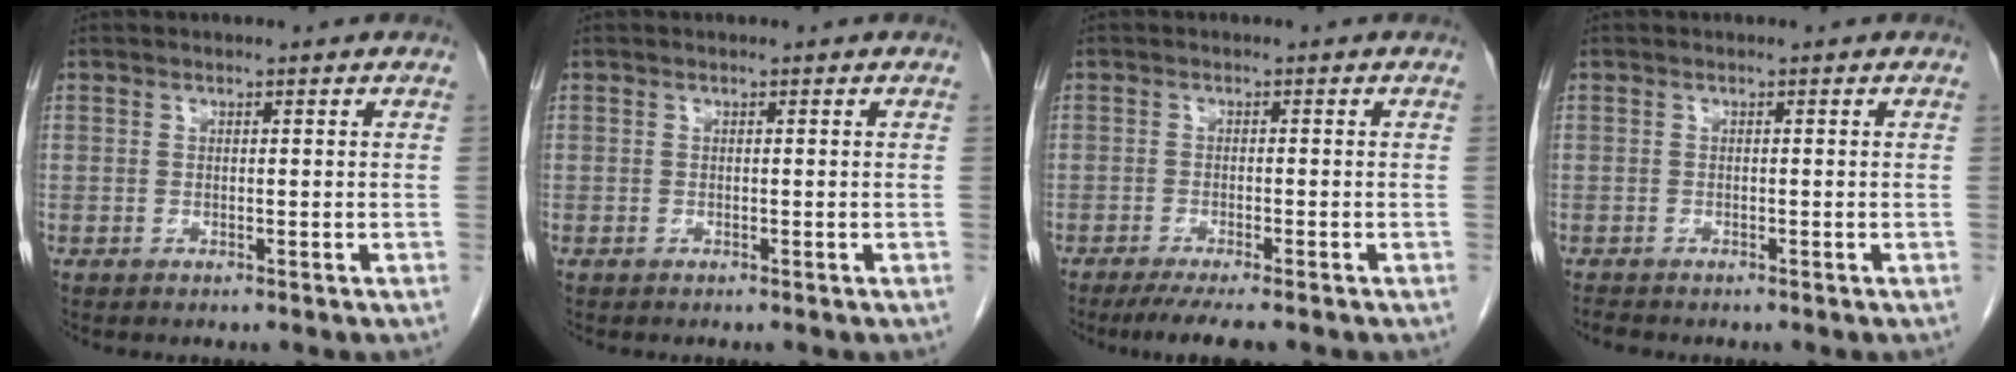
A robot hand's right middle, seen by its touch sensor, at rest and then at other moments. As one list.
[{"total": 0.0}, {"total": 6.1, "force": [-4.8, 0.1, 3.7], "torque": [-0.047, -0.013, -0.076]}, {"total": 0.8, "force": [-0.8, 0.0, 0.1], "torque": [-0.010, -0.003, -0.014]}]